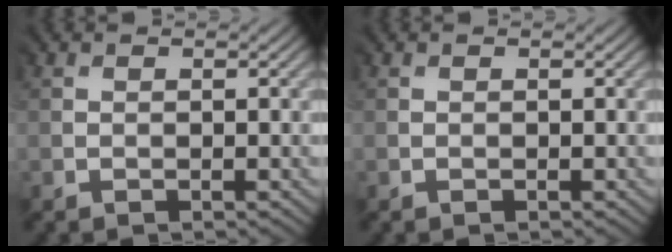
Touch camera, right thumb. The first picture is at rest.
{"total": 0.0}